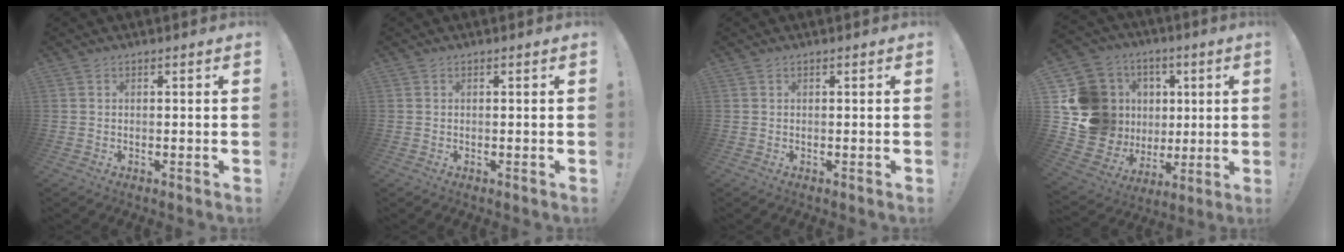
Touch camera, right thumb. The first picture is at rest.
{"total": 0.0}
{"total": 0.0}
{"total": 21.7, "force": [3.8, 18.9, 10.0], "torque": [-0.188, -0.026, 0.135]}